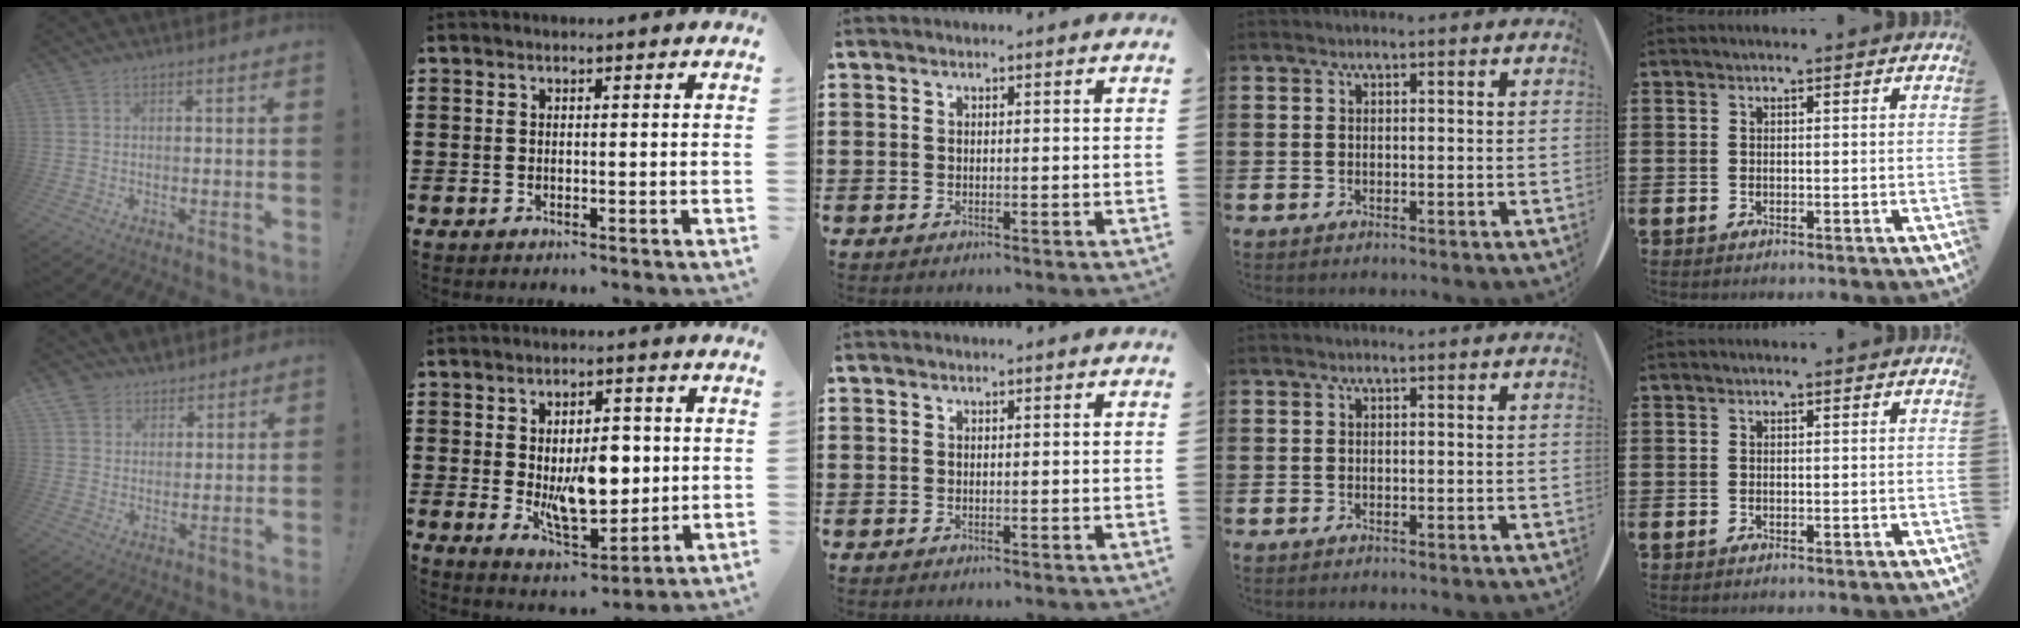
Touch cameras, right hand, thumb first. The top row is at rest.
{"thumb": {"total": 6.1, "force": [4.7, 3.9, -0.1], "torque": [0.000, -0.036, 0.092]}, "index": {"total": 9.6, "force": [0.3, 5.2, 8.1], "torque": [-0.128, -0.002, 0.002]}}